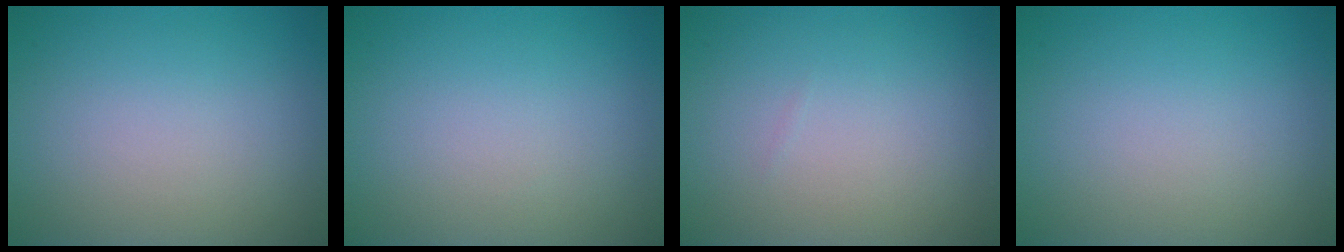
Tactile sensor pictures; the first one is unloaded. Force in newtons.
{"total": 0.0}
{"total": 0.0}
{"total": 0.0}